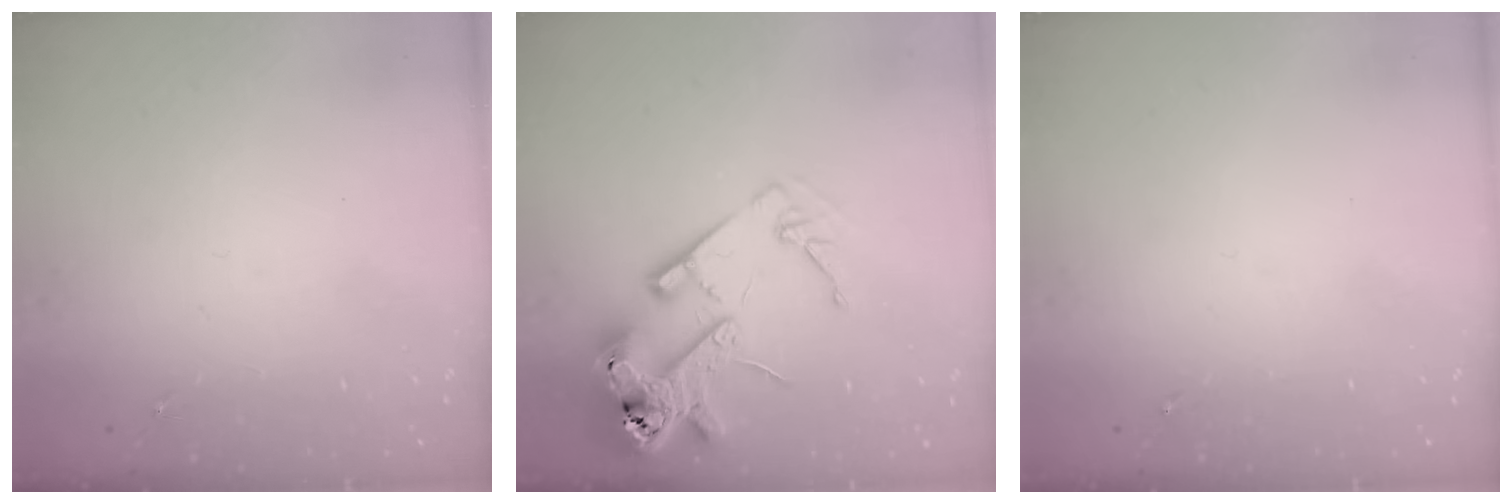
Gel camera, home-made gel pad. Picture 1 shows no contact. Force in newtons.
{"total": 18.0, "press": 17.9, "slide": 2.6}
{"total": 0.0}